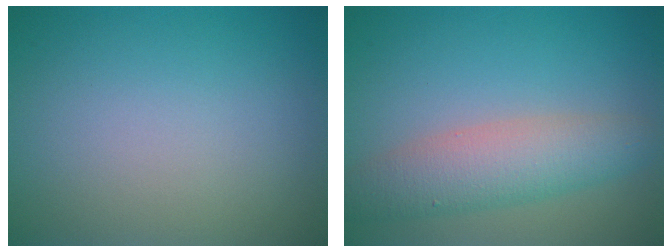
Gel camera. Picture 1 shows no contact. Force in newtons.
{"total": 4.9, "press": 4.9, "slide": 0.2}